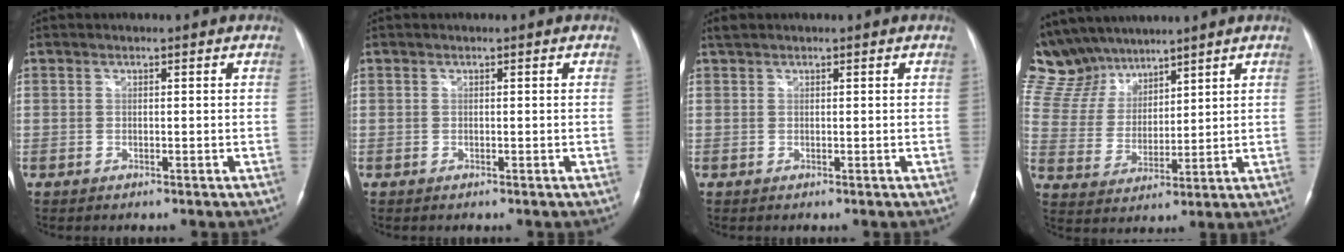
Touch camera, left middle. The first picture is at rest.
{"total": 0.0}
{"total": 1.0, "force": [0.9, 0.4, 0.3], "torque": [-0.011, 0.012, 0.018]}
{"total": 11.8, "force": [10.5, 4.8, 2.7], "torque": [-0.070, 0.024, 0.212]}